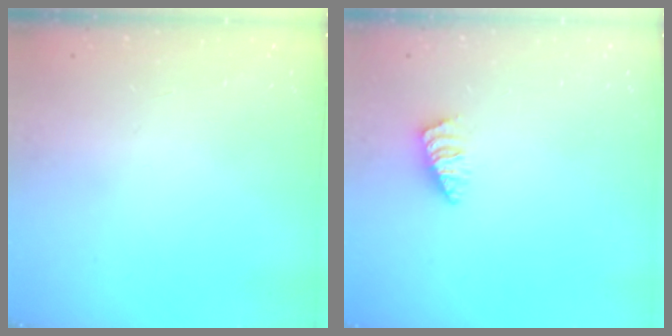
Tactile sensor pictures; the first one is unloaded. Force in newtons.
{"total": 1.0, "press": 1.0, "slide": 0.2}